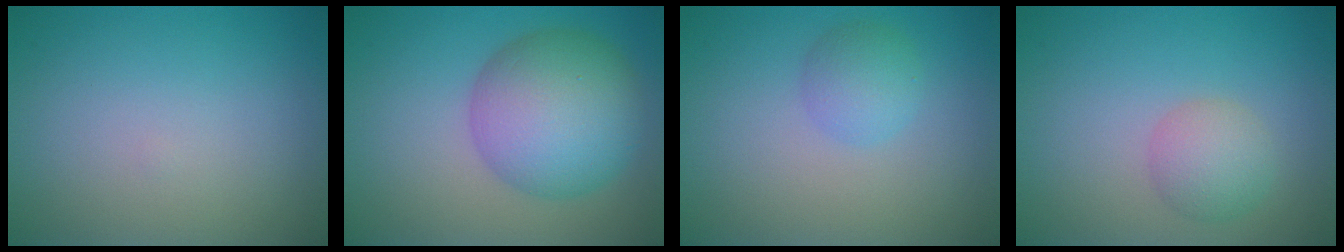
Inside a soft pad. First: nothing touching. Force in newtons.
{"total": 8.6, "press": 8.6, "slide": 0.1}
{"total": 2.3, "press": 2.3, "slide": 0.1}
{"total": 2.7, "press": 2.7, "slide": 0.1}